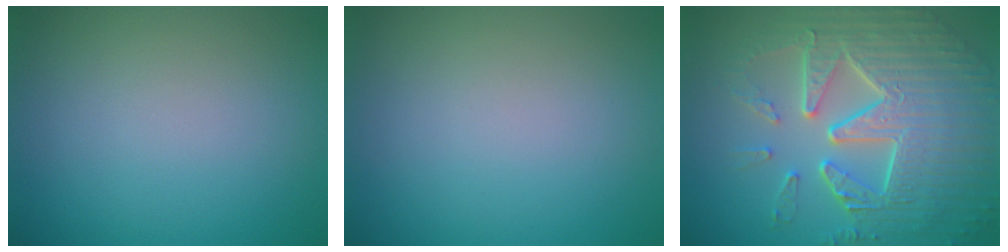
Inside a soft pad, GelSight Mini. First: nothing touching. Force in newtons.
{"total": 0.0}
{"total": 9.4, "press": 6.3, "slide": 6.9}